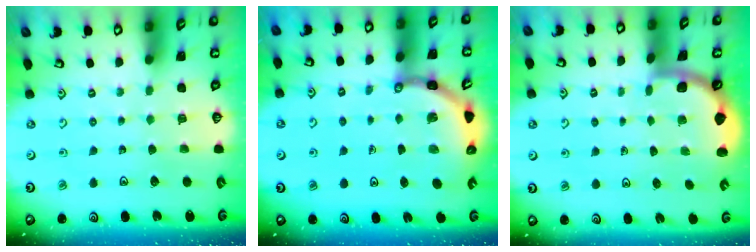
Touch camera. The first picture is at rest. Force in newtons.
{"total": 5.5, "press": 5.4, "slide": 0.6}
{"total": 1.8, "press": 1.8, "slide": 0.1}